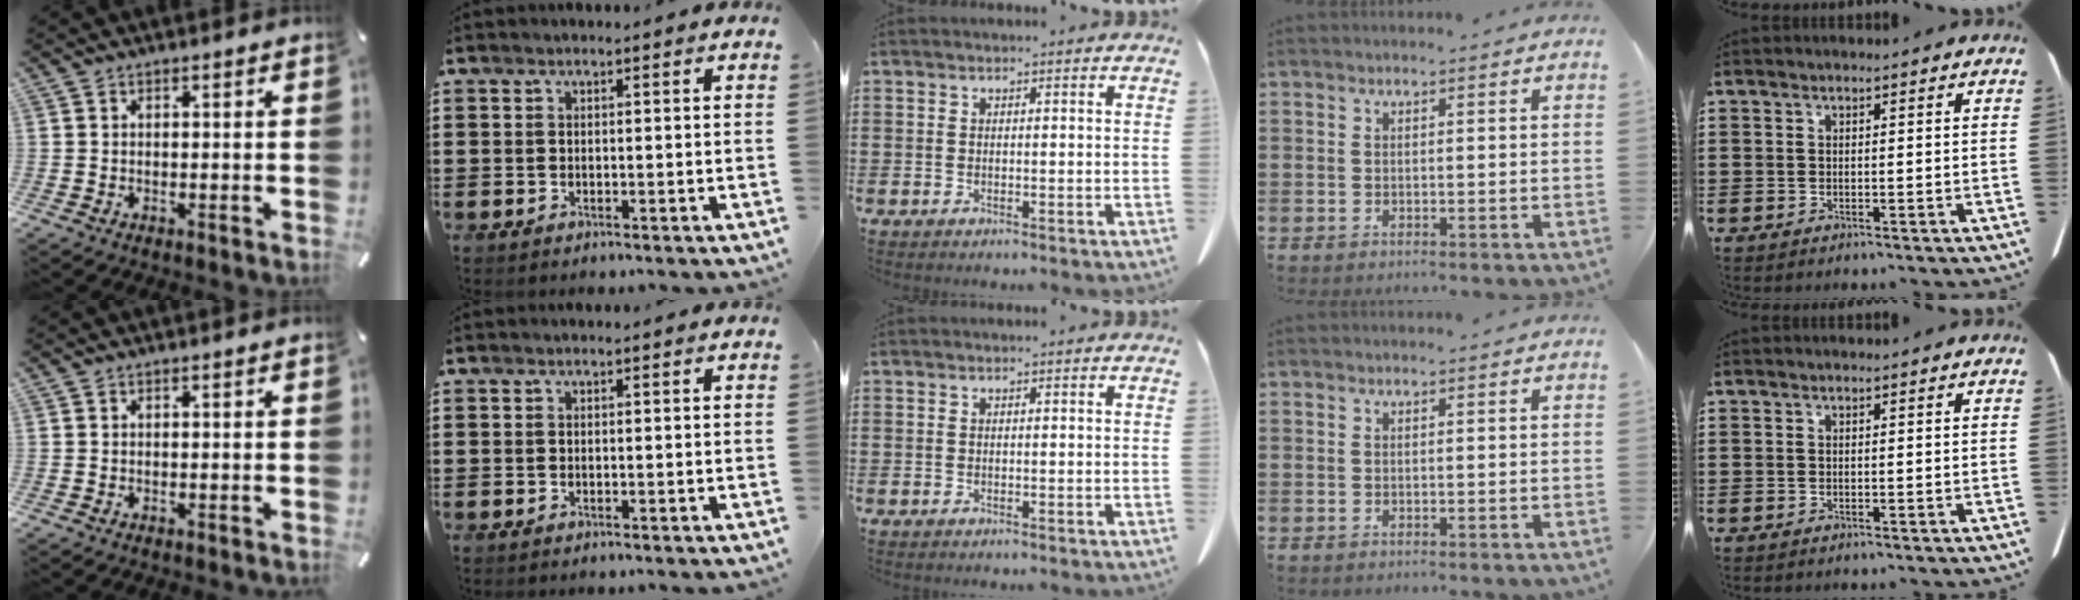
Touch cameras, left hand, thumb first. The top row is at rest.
{}